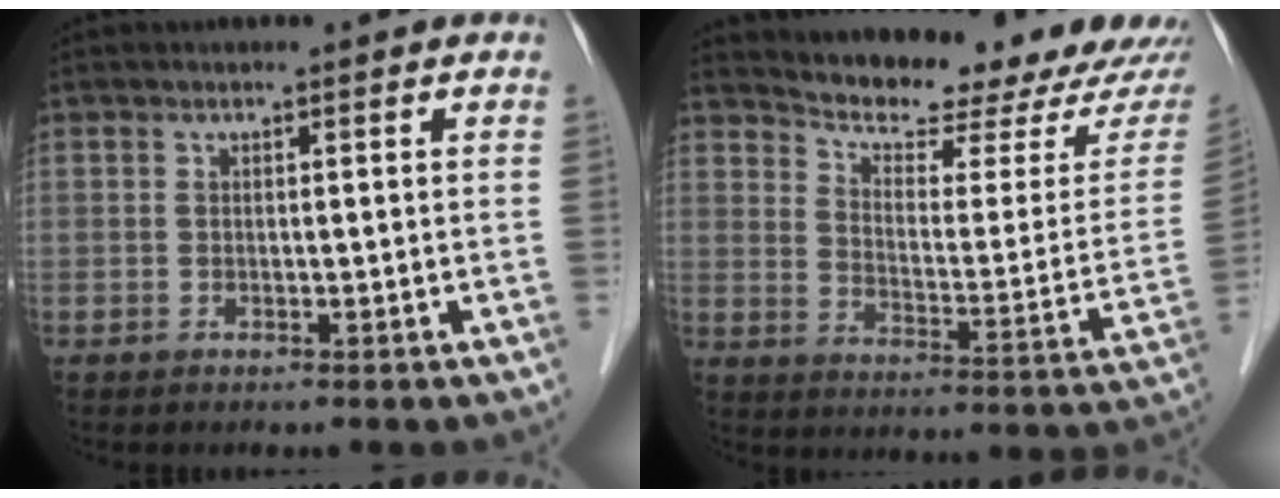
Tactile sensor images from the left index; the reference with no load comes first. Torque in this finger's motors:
{"motor_torque": [0.31, -0.46, 0.30, 0.03]}